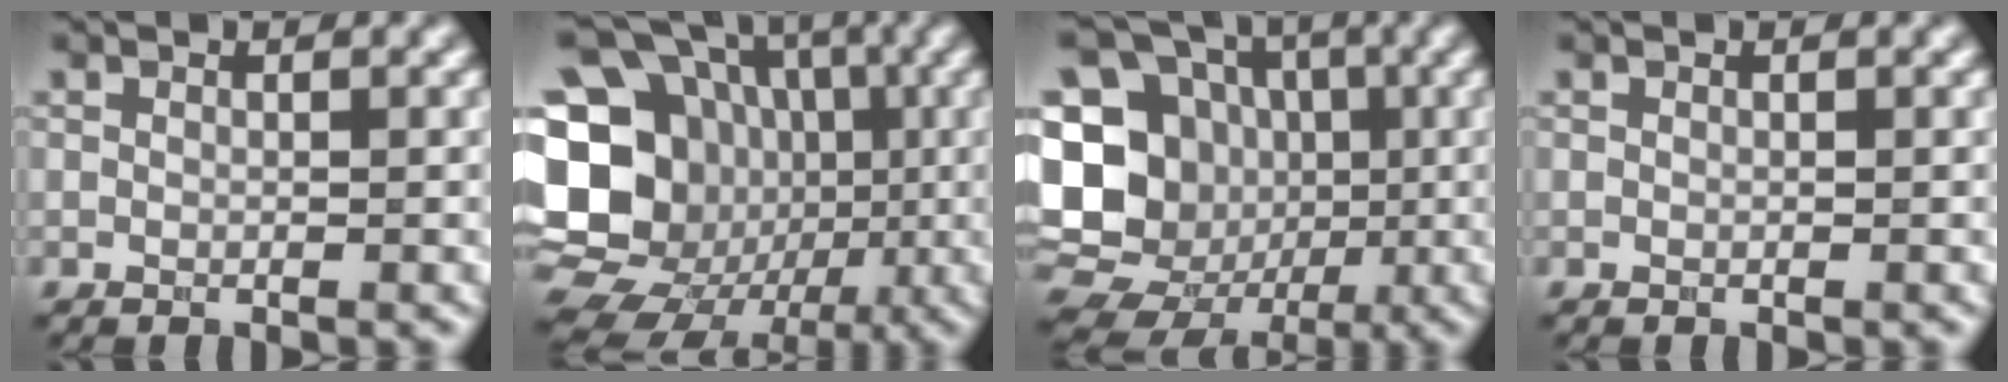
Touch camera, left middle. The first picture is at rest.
{"total": 23.0, "force": [-2.5, 20.9, 9.4], "torque": [-0.181, 0.017, -0.077]}
{"total": 17.0, "force": [-1.3, 15.6, 6.7], "torque": [-0.183, 0.024, -0.043]}
{"total": 0.0}